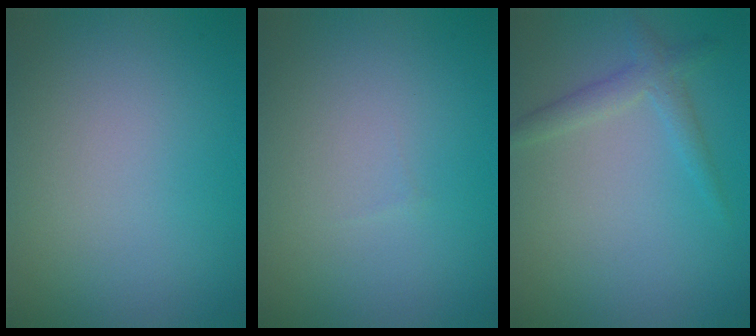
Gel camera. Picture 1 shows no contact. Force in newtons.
{"total": 0.0}
{"total": 2.0, "press": 2.0, "slide": 0.1}